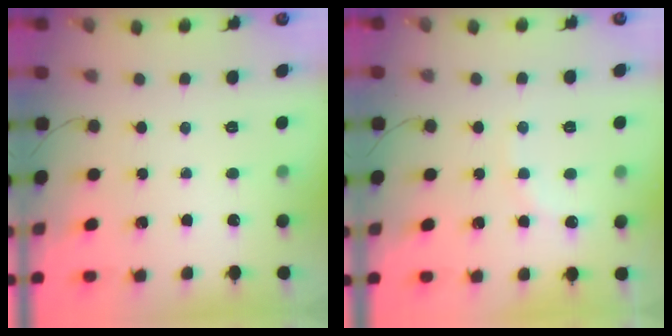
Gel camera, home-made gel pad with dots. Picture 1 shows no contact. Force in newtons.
{"total": 5.8, "press": 5.6, "slide": 1.3}